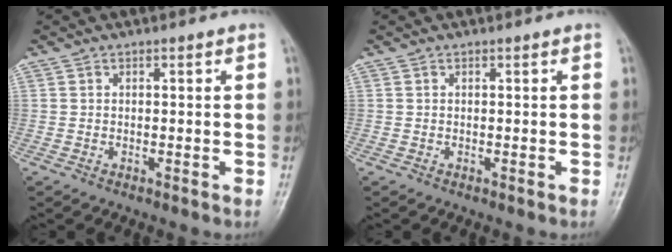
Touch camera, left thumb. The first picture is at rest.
{"total": 0.0}